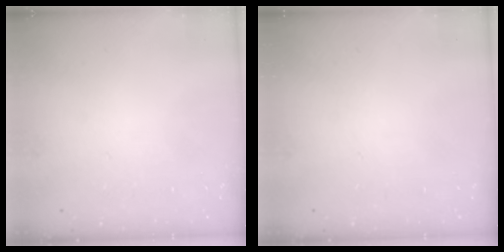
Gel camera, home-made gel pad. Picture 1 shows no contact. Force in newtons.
{"total": 0.0}